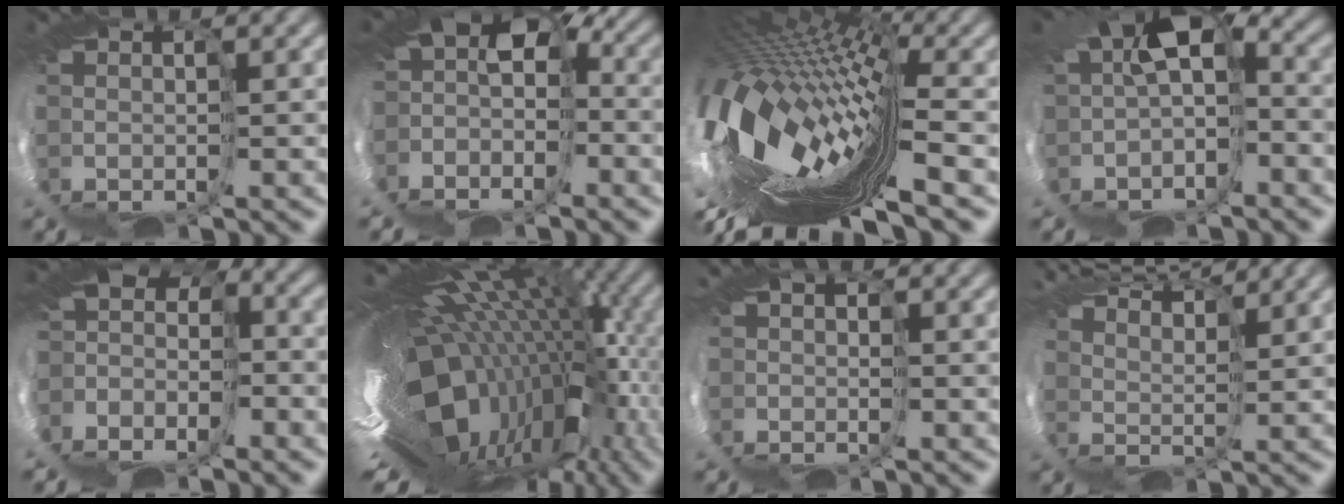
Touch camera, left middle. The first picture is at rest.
{"total": 5.0, "force": [-2.8, 3.3, 2.6], "torque": [-0.051, -0.029, -0.012]}
{"total": 11.7, "force": [-1.4, 3.0, 11.2], "torque": [-0.188, -0.022, -0.024]}
{"total": 5.7, "force": [-1.6, 2.2, 5.0], "torque": [-0.089, -0.017, -0.013]}
{"total": 4.7, "force": [-3.9, 2.2, 1.6], "torque": [-0.048, -0.026, -0.040]}
{"total": 15.1, "force": [0.3, 8.2, 12.7], "torque": [-0.191, -0.030, 0.021]}
{"total": 0.7, "force": [-0.6, 0.1, -0.1], "torque": [0.027, 0.002, -0.012]}
{"total": 7.1, "force": [6.9, -1.7, -0.5], "torque": [0.011, 0.024, 0.100]}